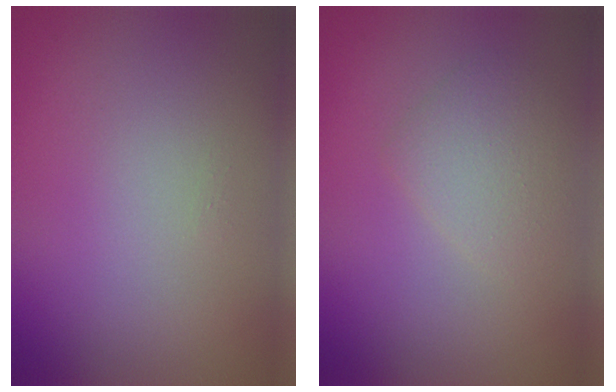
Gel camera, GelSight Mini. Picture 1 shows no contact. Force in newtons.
{"total": 2.4, "press": 2.4, "slide": 0.0}